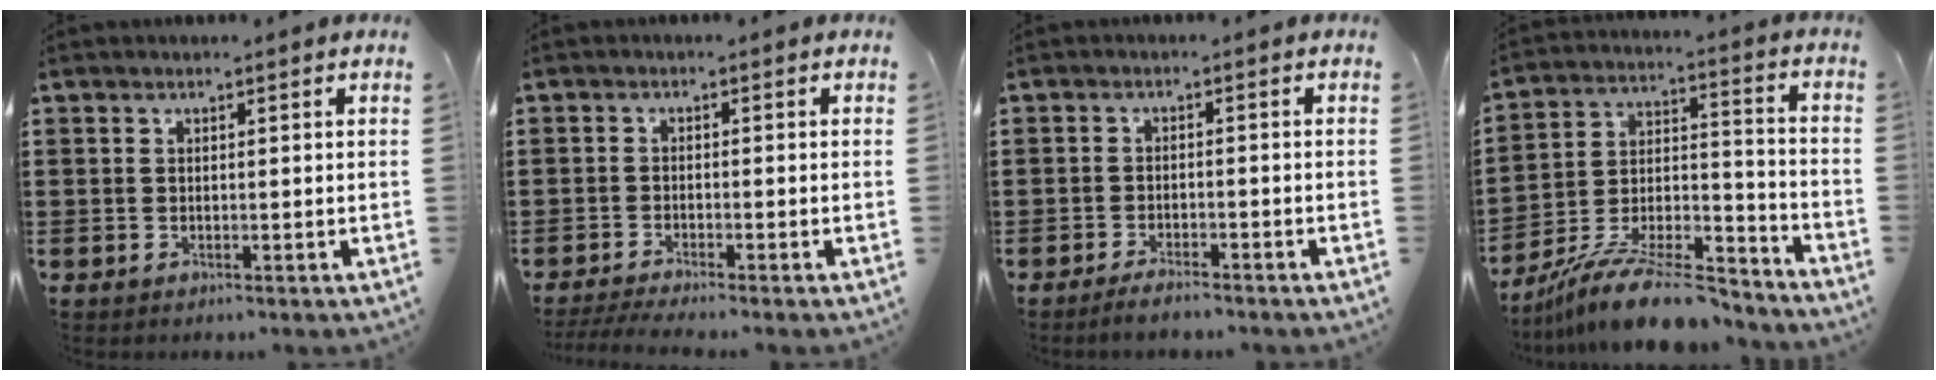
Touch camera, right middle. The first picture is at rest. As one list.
[{"total": 2.0, "force": [-1.7, -0.1, 1.0], "torque": [-0.022, -0.002, -0.036]}, {"total": 2.3, "force": [-2.1, 0.1, 1.0], "torque": [-0.018, 0.002, -0.040]}, {"total": 14.0, "force": [-12.1, 2.0, 6.8], "torque": [-0.103, 0.041, -0.222]}]